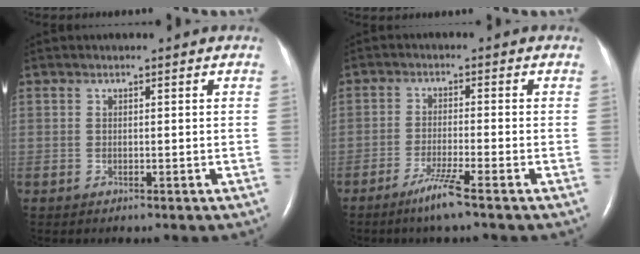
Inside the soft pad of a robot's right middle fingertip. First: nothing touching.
{"total": 4.6, "force": [-3.2, -0.8, 3.2], "torque": [-0.069, -0.012, -0.065]}